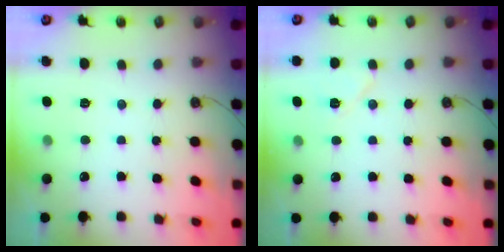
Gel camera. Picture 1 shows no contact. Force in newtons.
{"total": 6.2, "press": 6.1, "slide": 1.3}